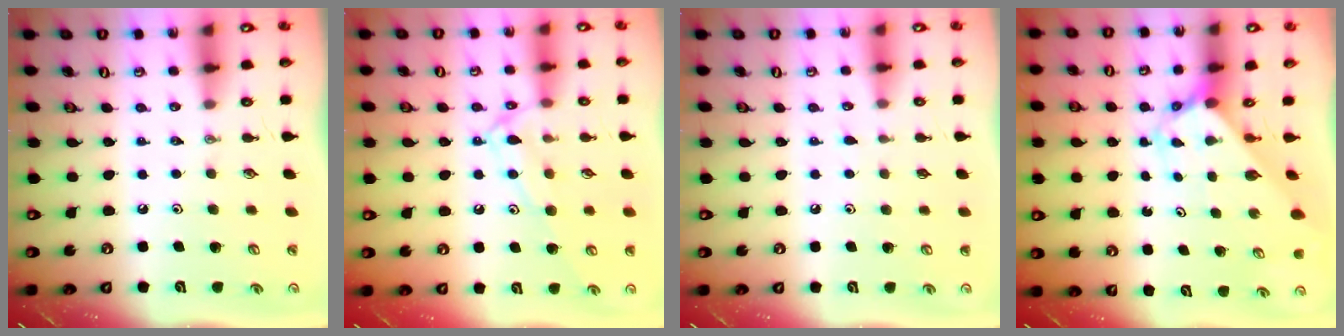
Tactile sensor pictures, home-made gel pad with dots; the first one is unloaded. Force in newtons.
{"total": 11.8, "press": 11.7, "slide": 0.9}
{"total": 3.8, "press": 3.8, "slide": 0.4}
{"total": 2.6, "press": 2.6, "slide": 0.2}